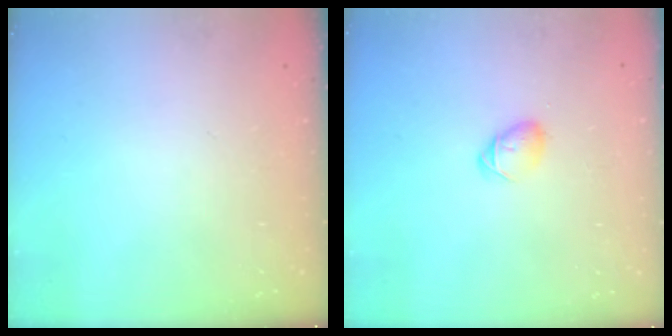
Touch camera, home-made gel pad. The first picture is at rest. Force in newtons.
{"total": 4.5, "press": 4.4, "slide": 0.8}